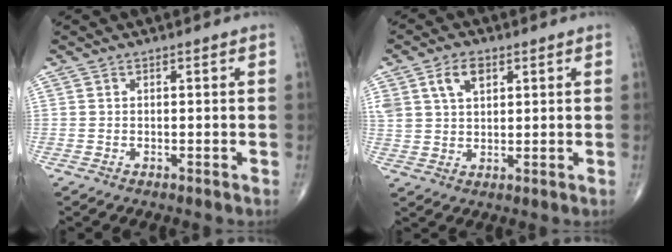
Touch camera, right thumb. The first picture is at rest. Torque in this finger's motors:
{"motor_torque": [1.13, 1.05, 0.76, 0.54, 0.03]}